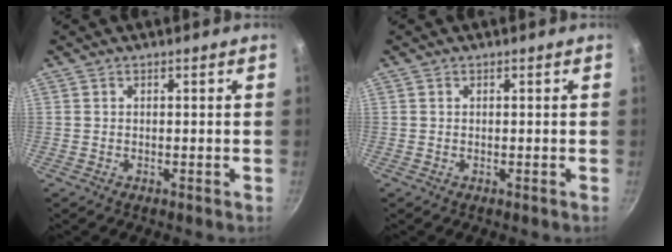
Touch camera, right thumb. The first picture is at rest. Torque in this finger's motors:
{"motor_torque": [0.58, 0.36, -0.16, 0.42, 0.04]}